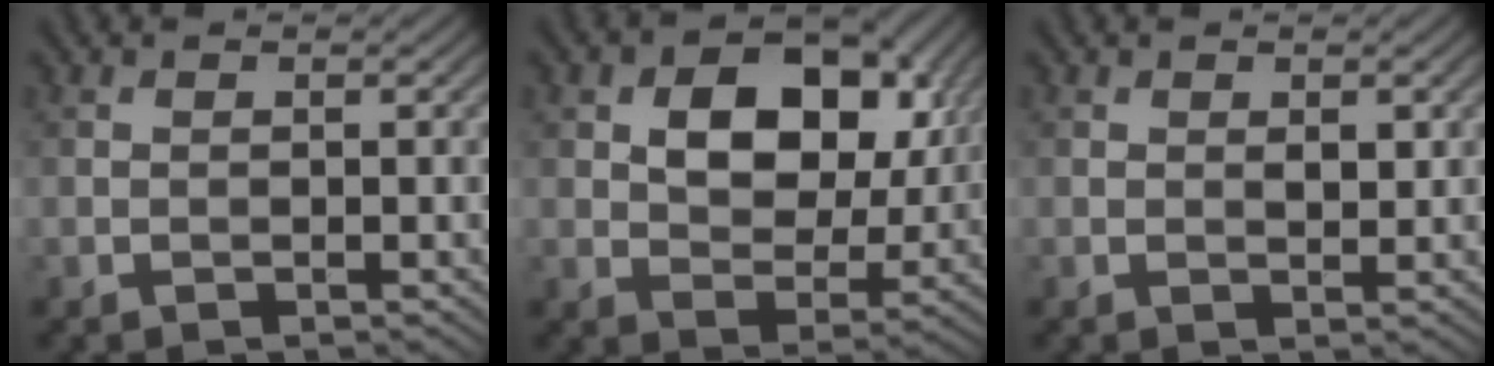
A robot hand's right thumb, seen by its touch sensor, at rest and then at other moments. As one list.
[{"total": 12.0, "force": [3.3, 8.0, 8.3], "torque": [-0.137, 0.000, 0.049]}, {"total": 1.5, "force": [0.5, 0.7, 1.1], "torque": [-0.018, -0.007, 0.011]}]